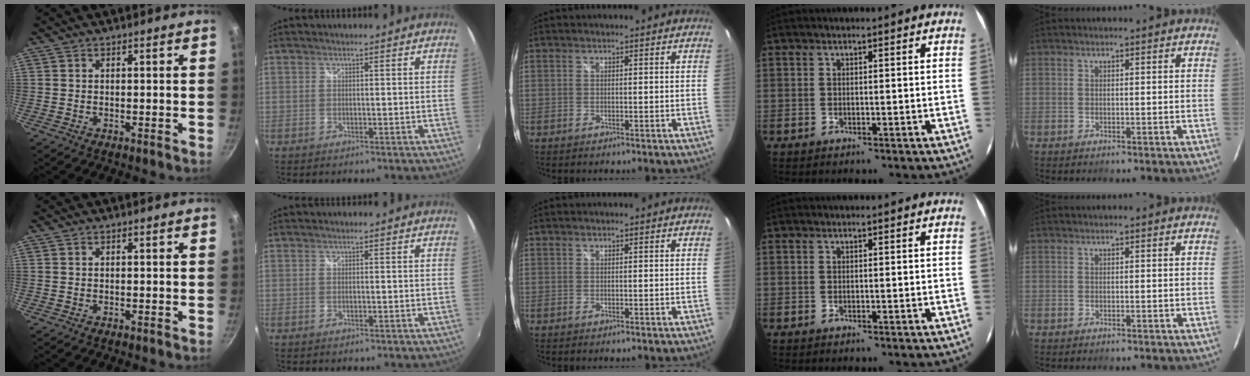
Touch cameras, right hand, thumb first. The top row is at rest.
{}